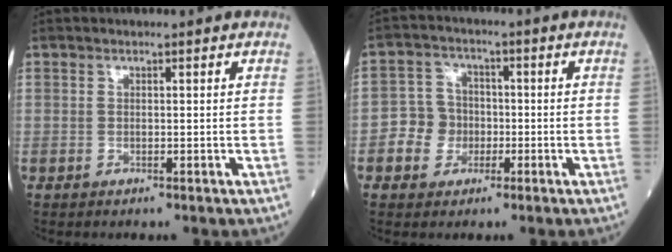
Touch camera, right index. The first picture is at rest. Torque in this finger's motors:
{"motor_torque": [0.45, -0.17, 0.22, 0.00]}